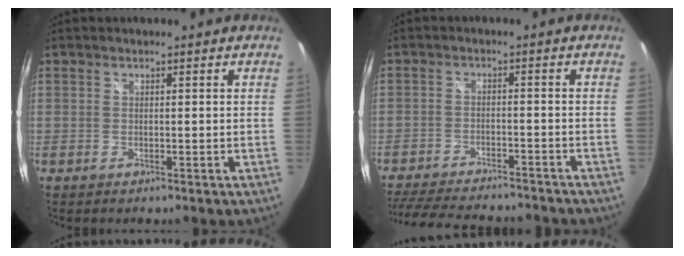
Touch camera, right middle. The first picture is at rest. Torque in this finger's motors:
{"motor_torque": [1.08, -1.06, 0.09, 0.05]}